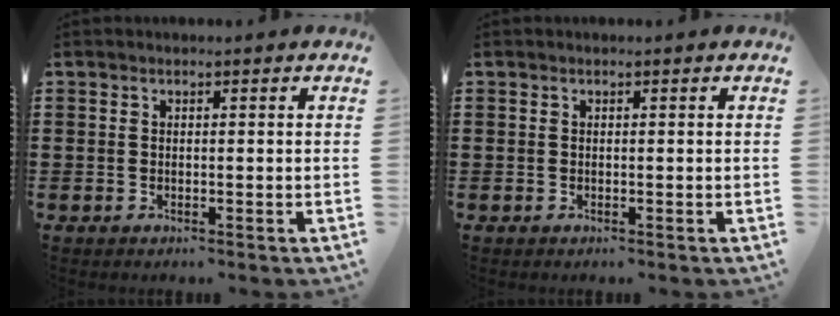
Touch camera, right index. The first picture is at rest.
{"total": 0.0}